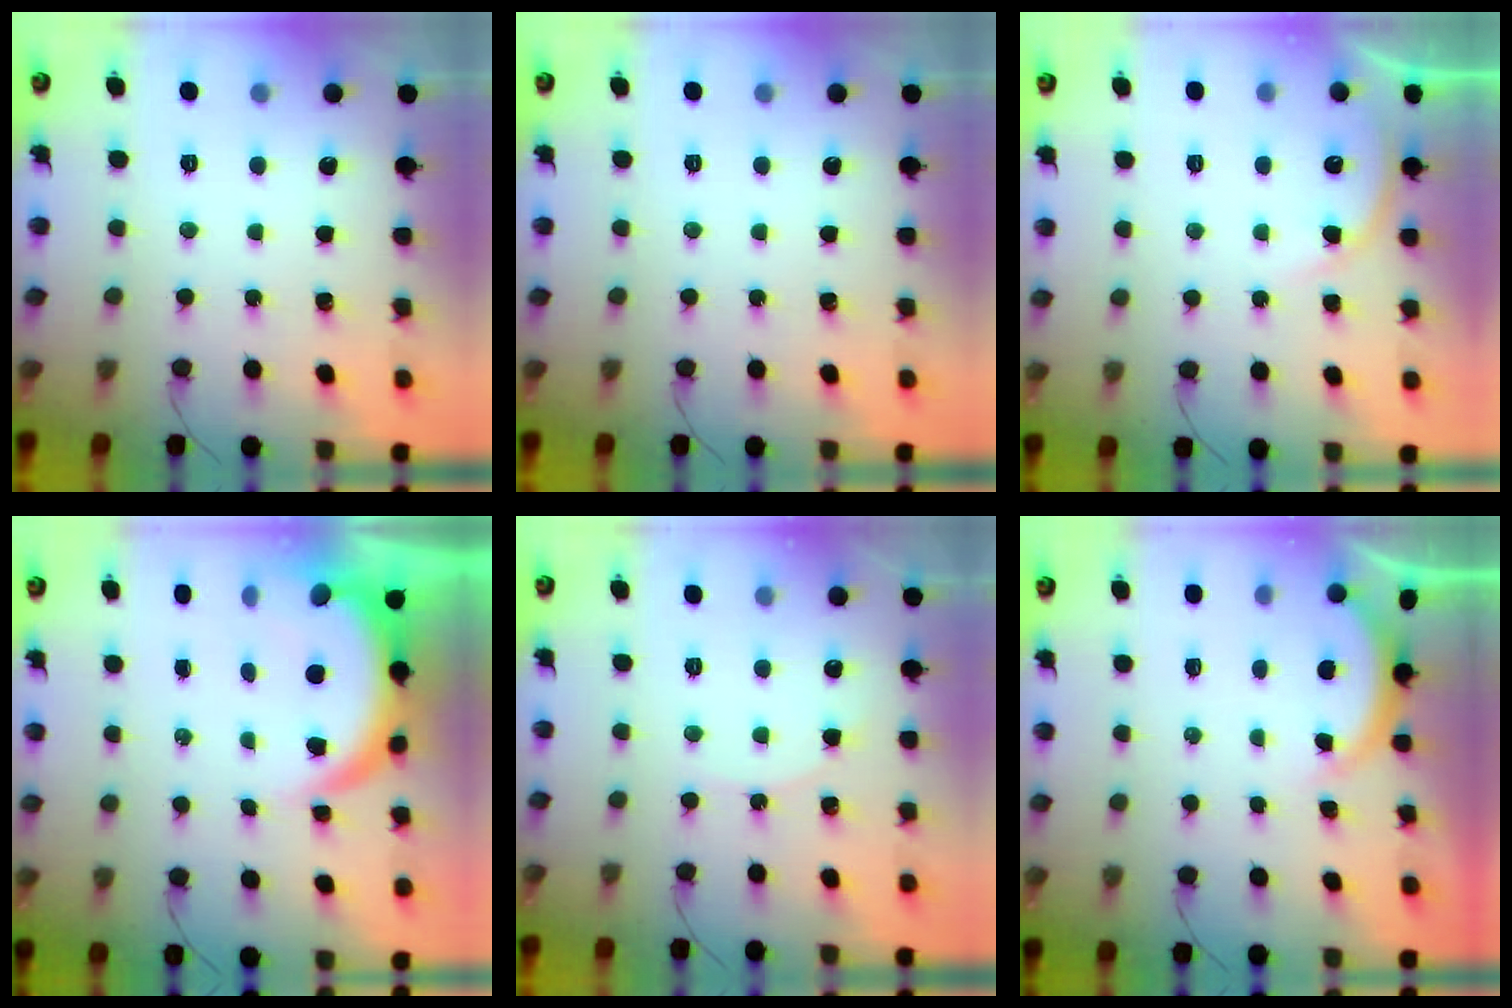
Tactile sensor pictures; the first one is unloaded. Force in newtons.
{"total": 0.0}
{"total": 4.2, "press": 4.1, "slide": 0.5}
{"total": 6.9, "press": 6.9, "slide": 0.7}
{"total": 3.8, "press": 3.8, "slide": 0.5}
{"total": 2.1, "press": 2.0, "slide": 0.3}